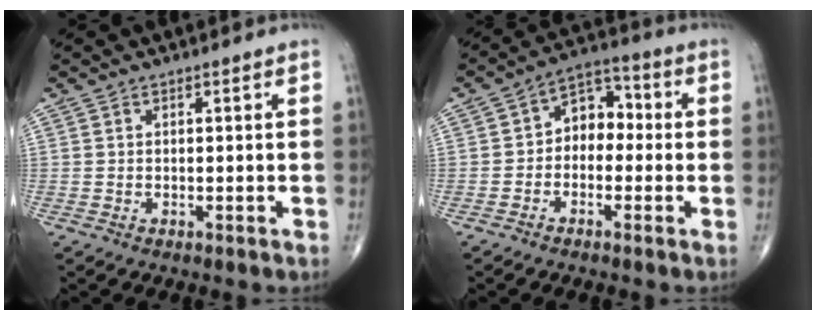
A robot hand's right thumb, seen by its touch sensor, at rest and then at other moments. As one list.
[{"total": 7.5, "force": [-0.6, 5.5, 5.0], "torque": [-0.043, 0.034, -0.028]}]